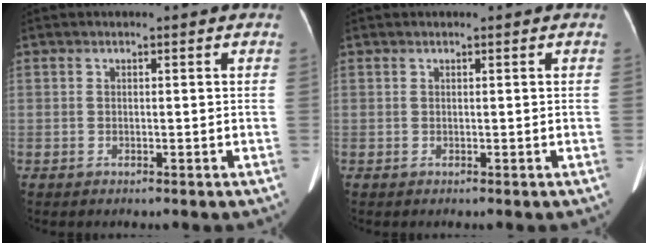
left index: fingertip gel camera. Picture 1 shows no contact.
{"total": 0.0}